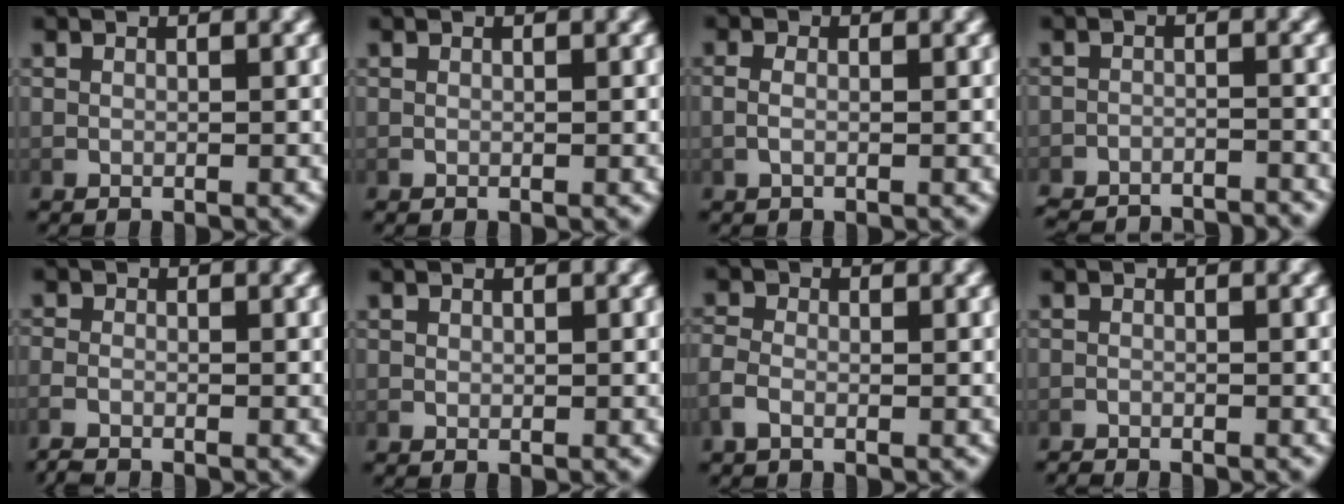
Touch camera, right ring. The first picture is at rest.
{"total": 0.0}
{"total": 0.9, "force": [-0.2, 0.3, 0.8], "torque": [-0.026, -0.007, 0.001]}
{"total": 5.7, "force": [-5.6, 1.0, 0.2], "torque": [0.005, -0.015, -0.090]}
{"total": 1.7, "force": [-1.5, 0.6, 0.4], "torque": [-0.013, -0.010, -0.026]}
{"total": 0.0}
{"total": 1.8, "force": [-0.8, 1.2, 1.1], "torque": [-0.033, -0.006, -0.013]}
{"total": 1.1, "force": [-1.1, -0.1, -0.1], "torque": [-0.001, -0.006, -0.018]}